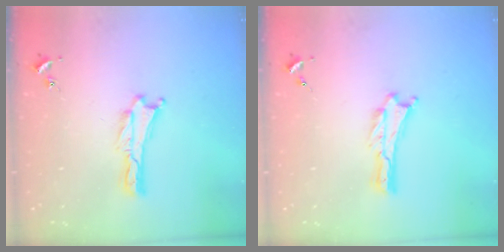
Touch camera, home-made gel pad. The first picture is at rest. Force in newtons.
{"total": 0.0}